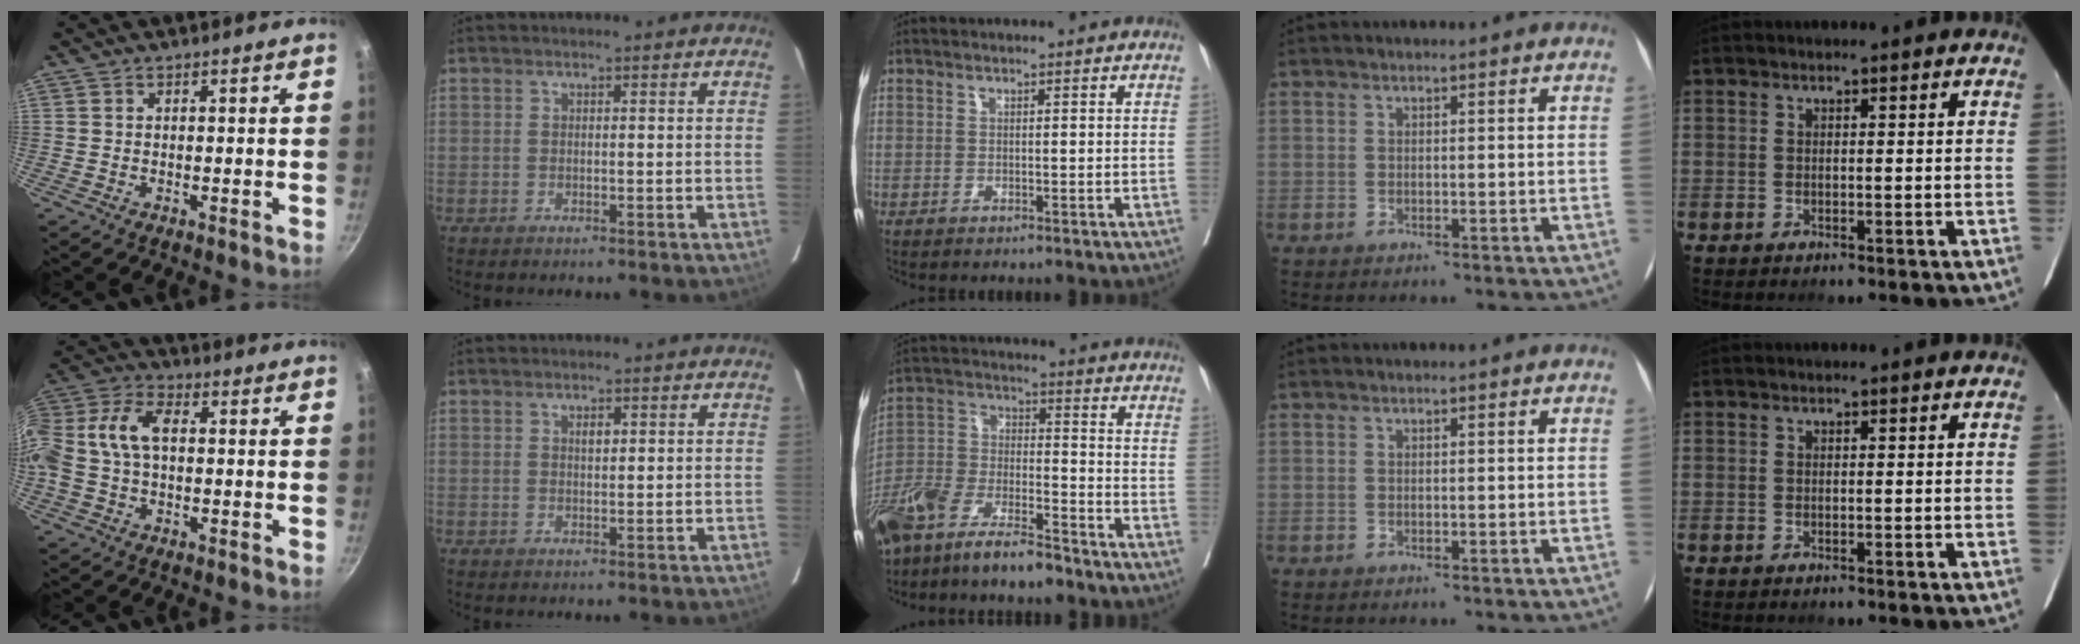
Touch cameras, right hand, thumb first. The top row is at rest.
{"thumb": {"total": 14.1, "force": [1.1, 8.6, 11.2], "torque": [-0.252, 0.035, 0.016]}, "index": {"total": 1.4, "force": [0.6, 0.6, 1.1], "torque": [-0.018, 0.000, 0.009]}, "middle": {"total": 13.7, "force": [-11.1, 3.2, 7.3], "torque": [-0.152, -0.005, -0.213]}}